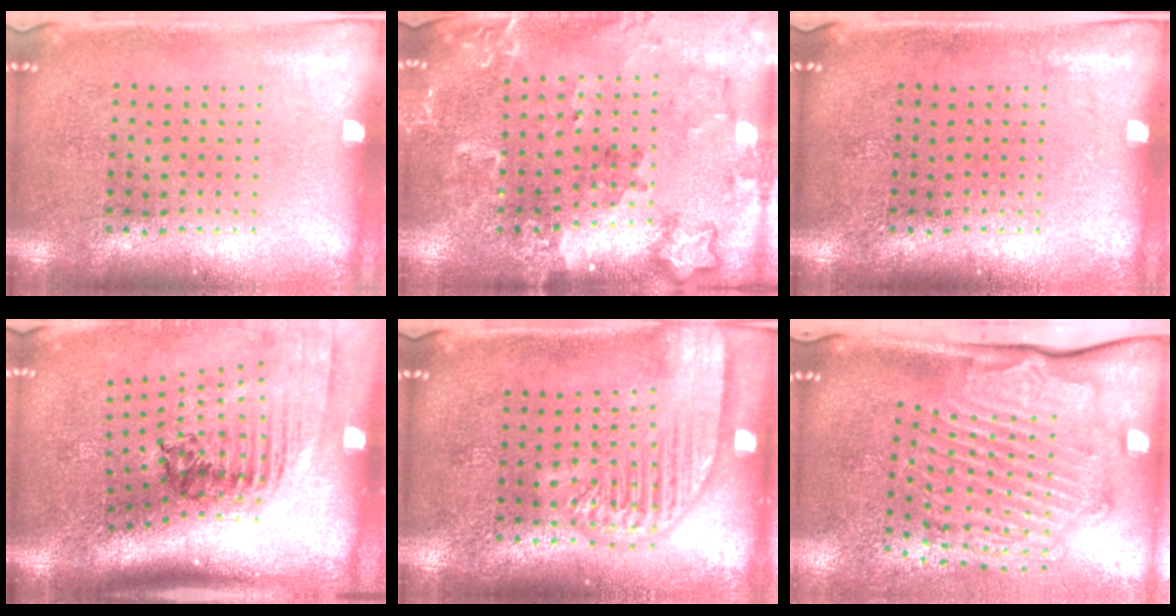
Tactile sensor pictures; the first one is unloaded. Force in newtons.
{"total": 1.8, "press": 1.7, "slide": 0.3}
{"total": 0.0}
{"total": 2.5, "press": 1.8, "slide": 1.8}
{"total": 3.5, "press": 3.5, "slide": 0.3}
{"total": 2.4, "press": 2.2, "slide": 0.9}